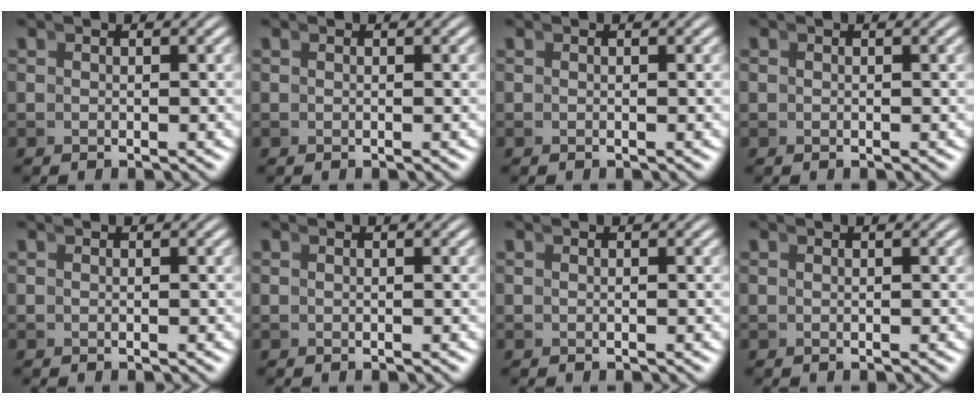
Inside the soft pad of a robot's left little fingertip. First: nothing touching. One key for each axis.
{"total": 0.0}
{"total": 0.0}
{"total": 0.6, "fx": -0.1, "fy": 0.6, "fz": 0.2, "tx": -0.006, "ty": -0.004, "tz": 0.001}
{"total": 0.0}
{"total": 0.0}
{"total": 0.0}
{"total": 0.0}